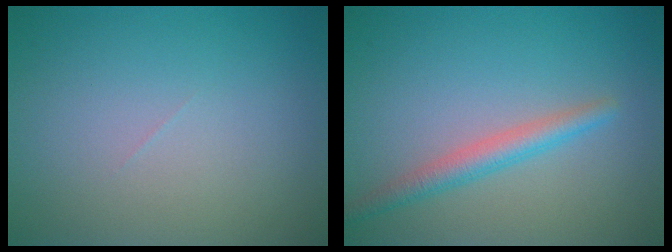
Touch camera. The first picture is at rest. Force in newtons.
{"total": 2.5, "press": 2.5, "slide": 0.1}